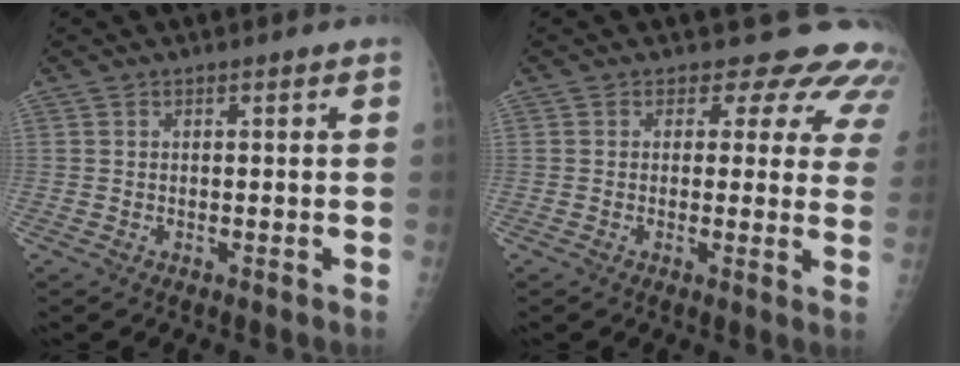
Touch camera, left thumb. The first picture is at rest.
{"total": 10.9, "force": [9.2, 5.5, 1.9], "torque": [0.035, -0.042, 0.071]}